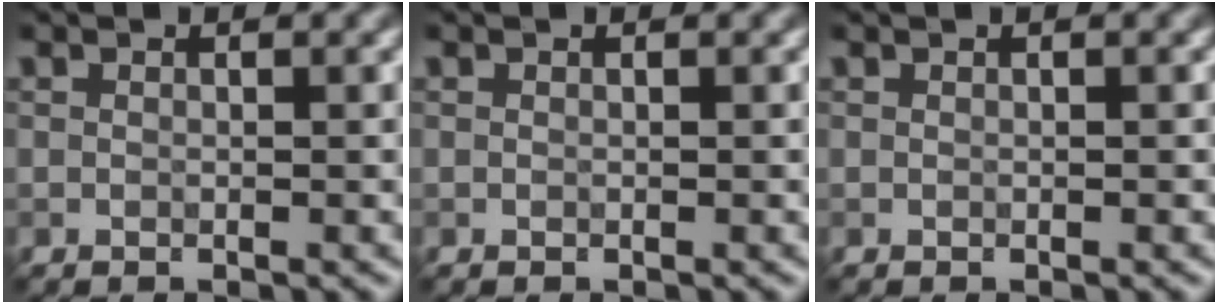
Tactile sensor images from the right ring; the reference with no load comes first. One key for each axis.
{"total": 0.0}
{"total": 0.0}